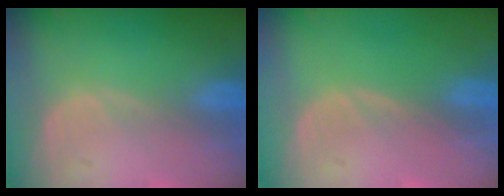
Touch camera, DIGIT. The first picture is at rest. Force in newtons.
{"total": 0.0}